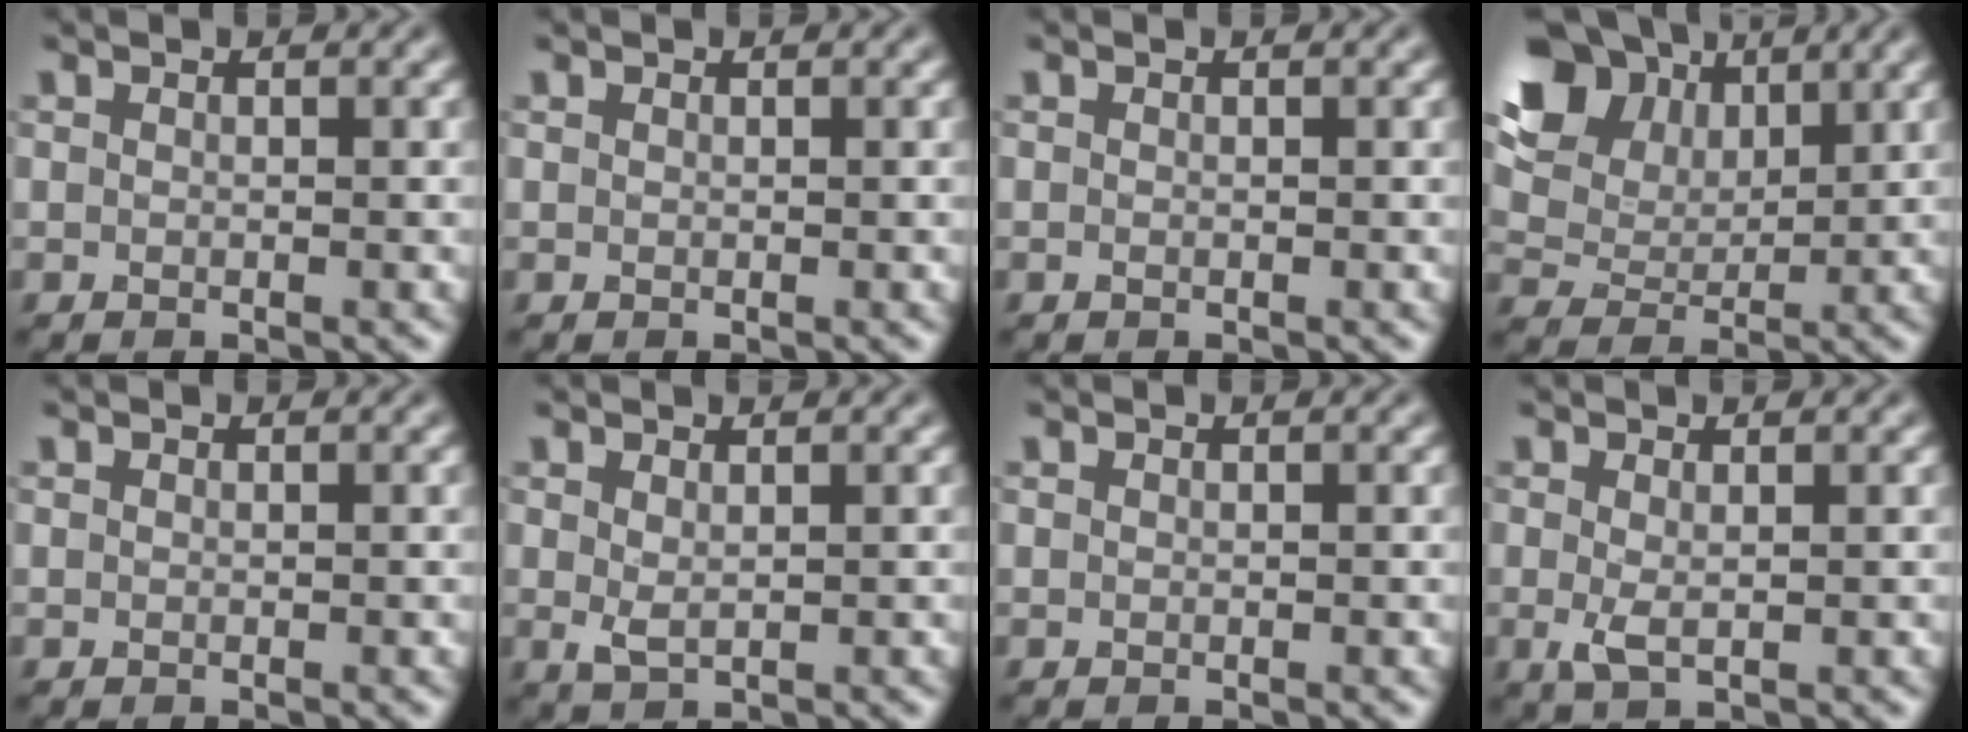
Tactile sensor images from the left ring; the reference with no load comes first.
{"total": 0.0}
{"total": 0.0}
{"total": 10.0, "force": [5.1, 6.6, 5.6], "torque": [-0.129, 0.025, 0.080]}
{"total": 0.0}
{"total": 1.1, "force": [0.4, 0.4, 0.9], "torque": [-0.025, -0.003, 0.014]}
{"total": 0.0}
{"total": 1.4, "force": [0.0, 0.4, 1.4], "torque": [-0.033, -0.001, 0.002]}